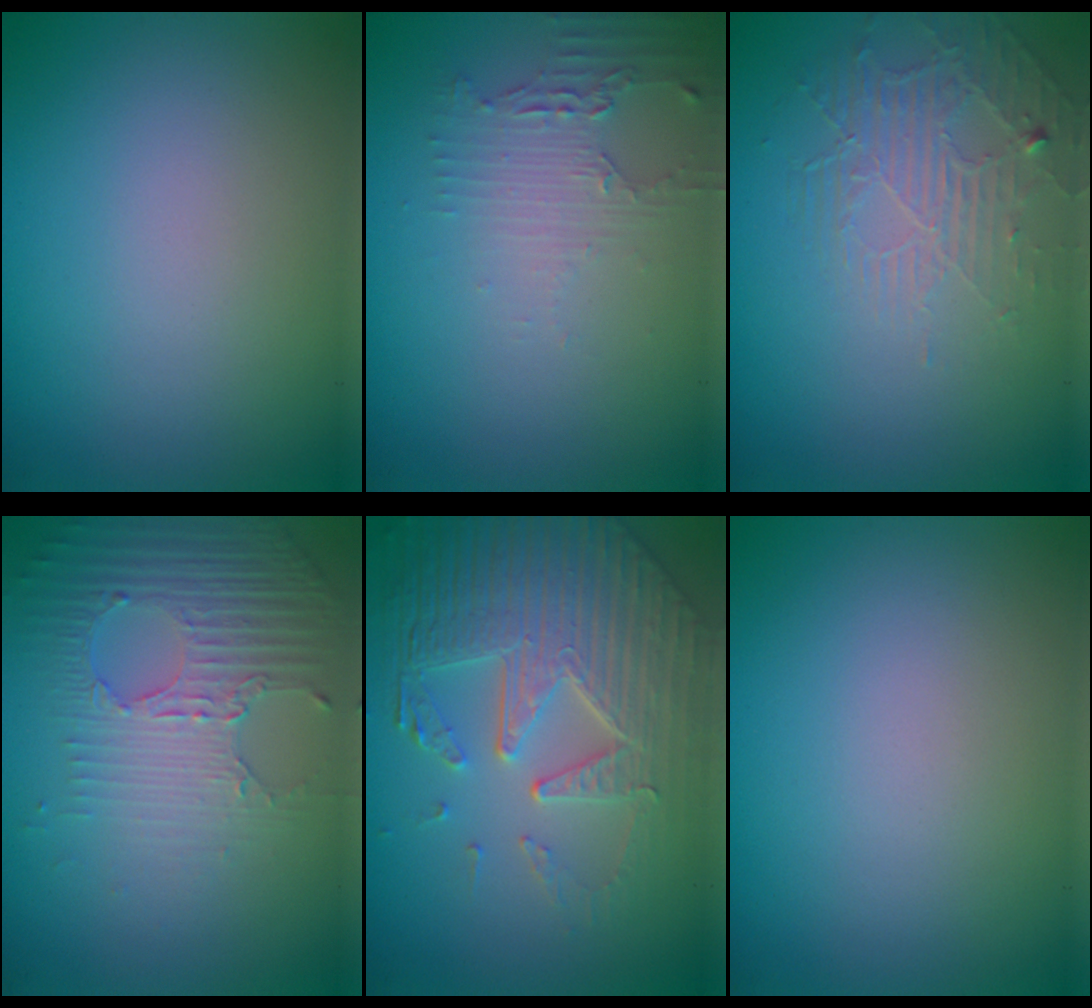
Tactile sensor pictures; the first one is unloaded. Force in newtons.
{"total": 2.1, "press": 1.6, "slide": 1.4}
{"total": 2.2, "press": 1.4, "slide": 1.7}
{"total": 5.0, "press": 3.2, "slide": 3.8}
{"total": 8.1, "press": 5.7, "slide": 5.8}
{"total": 0.0}